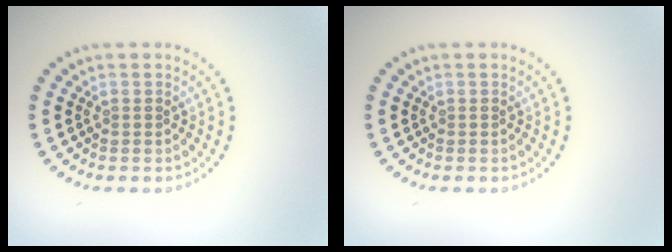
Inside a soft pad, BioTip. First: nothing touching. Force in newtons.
{"total": 0.0}